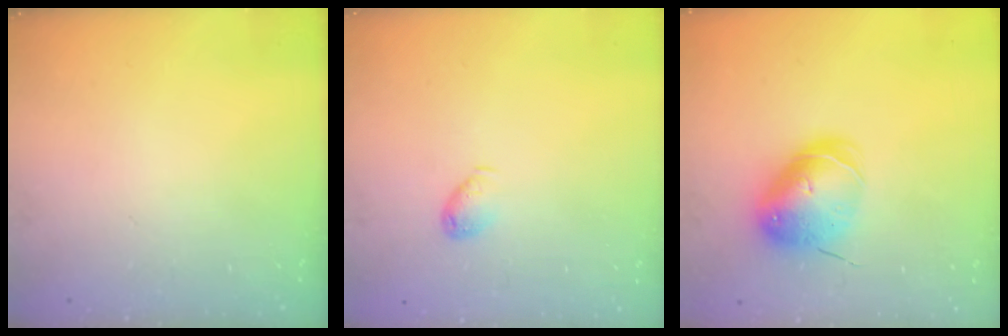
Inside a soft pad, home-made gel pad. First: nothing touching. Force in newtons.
{"total": 4.9, "press": 4.9, "slide": 0.4}
{"total": 8.1, "press": 8.0, "slide": 1.5}